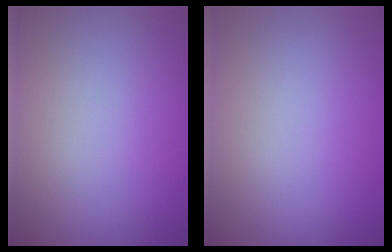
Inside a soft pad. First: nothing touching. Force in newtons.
{"total": 0.0}